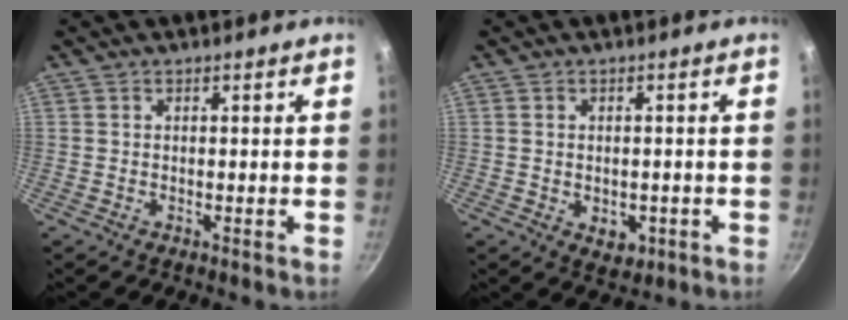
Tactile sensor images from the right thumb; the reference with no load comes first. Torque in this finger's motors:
{"motor_torque": [-0.52, 0.13, -0.03, -0.10, 0.10]}